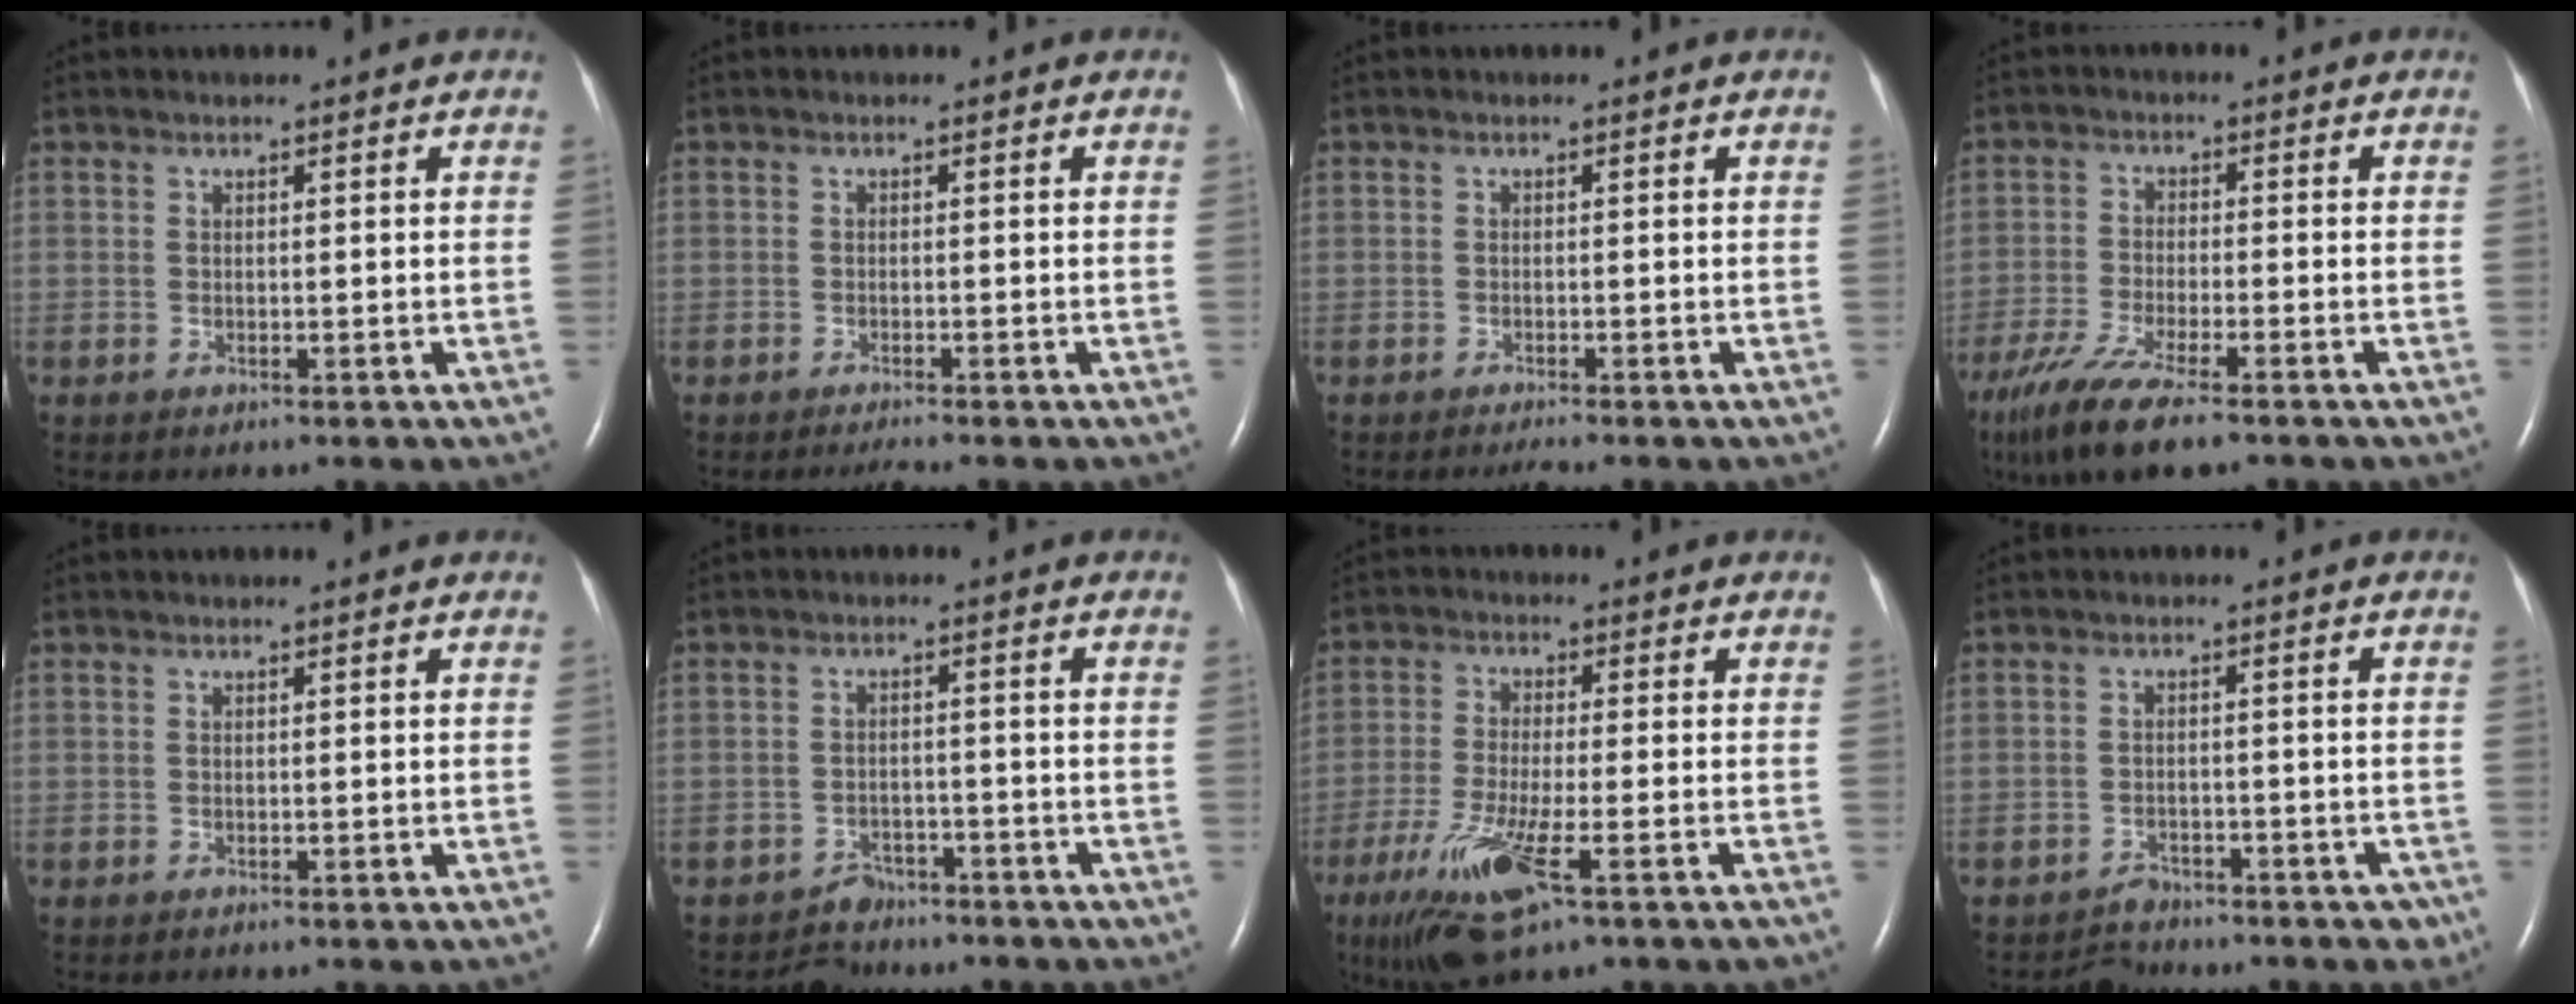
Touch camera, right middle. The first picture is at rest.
{"total": 1.5, "force": [-1.3, -0.5, 0.5], "torque": [-0.015, -0.004, -0.024]}
{"total": 1.4, "force": [-1.3, -0.4, 0.6], "torque": [-0.014, -0.003, -0.022]}
{"total": 11.6, "force": [-8.4, 1.8, 7.8], "torque": [-0.153, -0.029, -0.144]}
{"total": 0.0}
{"total": 4.0, "force": [-3.3, 2.2, -0.7], "torque": [0.002, 0.011, -0.049]}
{"total": 11.6, "force": [-6.2, 1.4, 9.7], "torque": [-0.197, -0.031, -0.107]}
{"total": 4.9, "force": [-4.2, 2.6, 0.2], "torque": [0.014, 0.016, -0.056]}